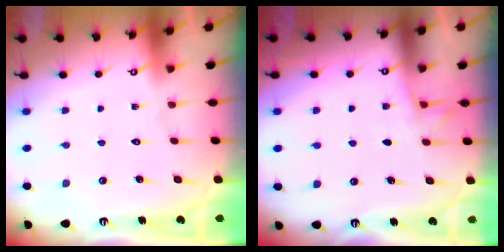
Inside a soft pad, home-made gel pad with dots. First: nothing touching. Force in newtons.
{"total": 3.8, "press": 3.7, "slide": 0.5}